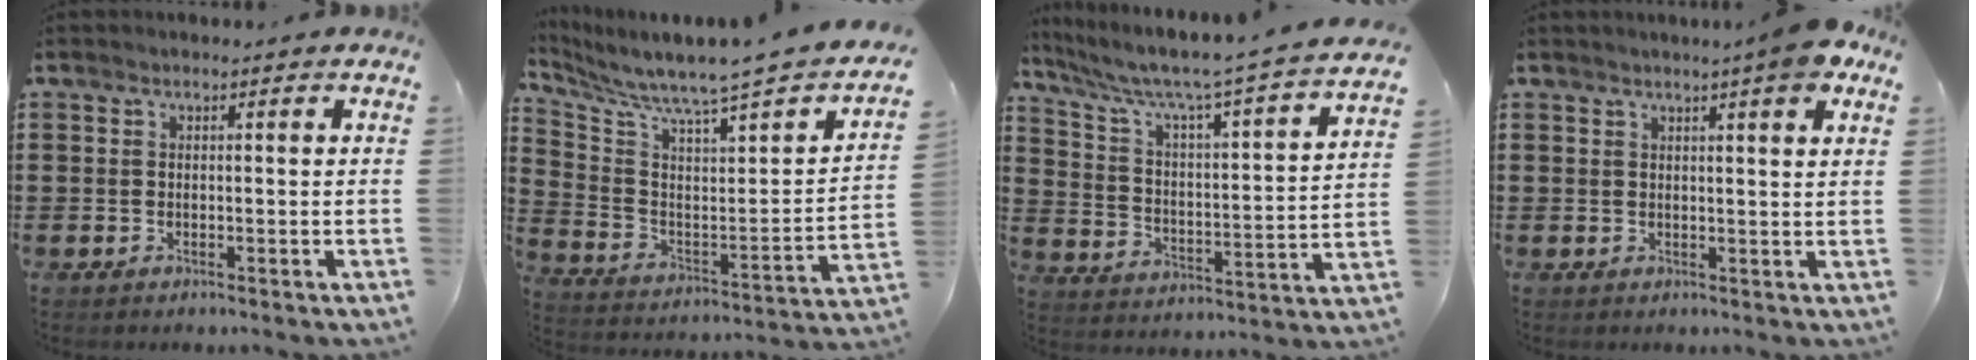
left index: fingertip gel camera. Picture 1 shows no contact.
{"total": 4.8, "force": [4.4, -0.9, 1.8], "torque": [-0.065, -0.061, 0.061]}
{"total": 4.9, "force": [4.1, 0.0, 2.7], "torque": [-0.074, -0.046, 0.057]}
{"total": 5.1, "force": [3.8, -0.1, 3.5], "torque": [-0.062, -0.006, 0.063]}